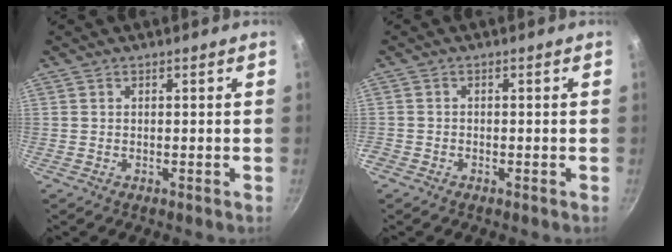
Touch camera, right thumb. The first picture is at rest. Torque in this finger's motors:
{"motor_torque": [0.63, 0.54, 0.46, 0.47, 0.05]}